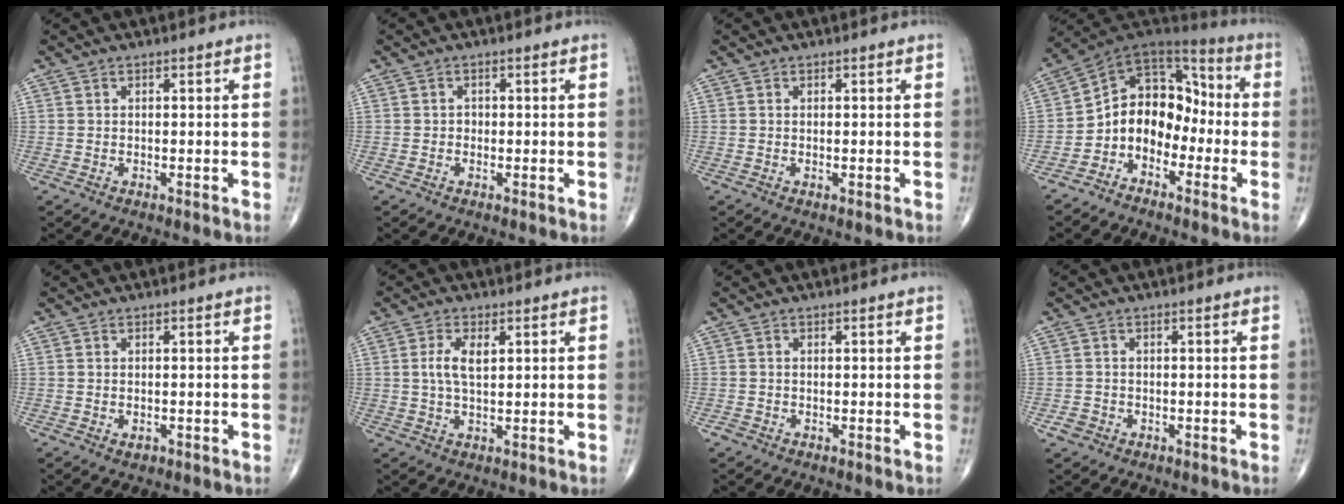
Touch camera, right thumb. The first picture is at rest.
{"total": 0.9, "force": [-0.2, 0.8, 0.3], "torque": [0.001, 0.003, -0.006]}
{"total": 0.5, "force": [-0.1, 0.2, 0.5], "torque": [-0.011, -0.003, -0.001]}
{"total": 12.5, "force": [-3.8, 9.6, 7.1], "torque": [-0.073, 0.085, -0.082]}
{"total": 1.3, "force": [-0.5, 0.9, 0.8], "torque": [-0.012, 0.001, -0.003]}
{"total": 4.7, "force": [1.1, 2.2, 4.0], "torque": [-0.086, 0.001, 0.022]}
{"total": 0.9, "force": [-0.5, 0.7, 0.2], "torque": [-0.004, 0.001, -0.013]}
{"total": 1.9, "force": [-0.9, 1.6, 0.5], "torque": [-0.008, 0.008, -0.015]}